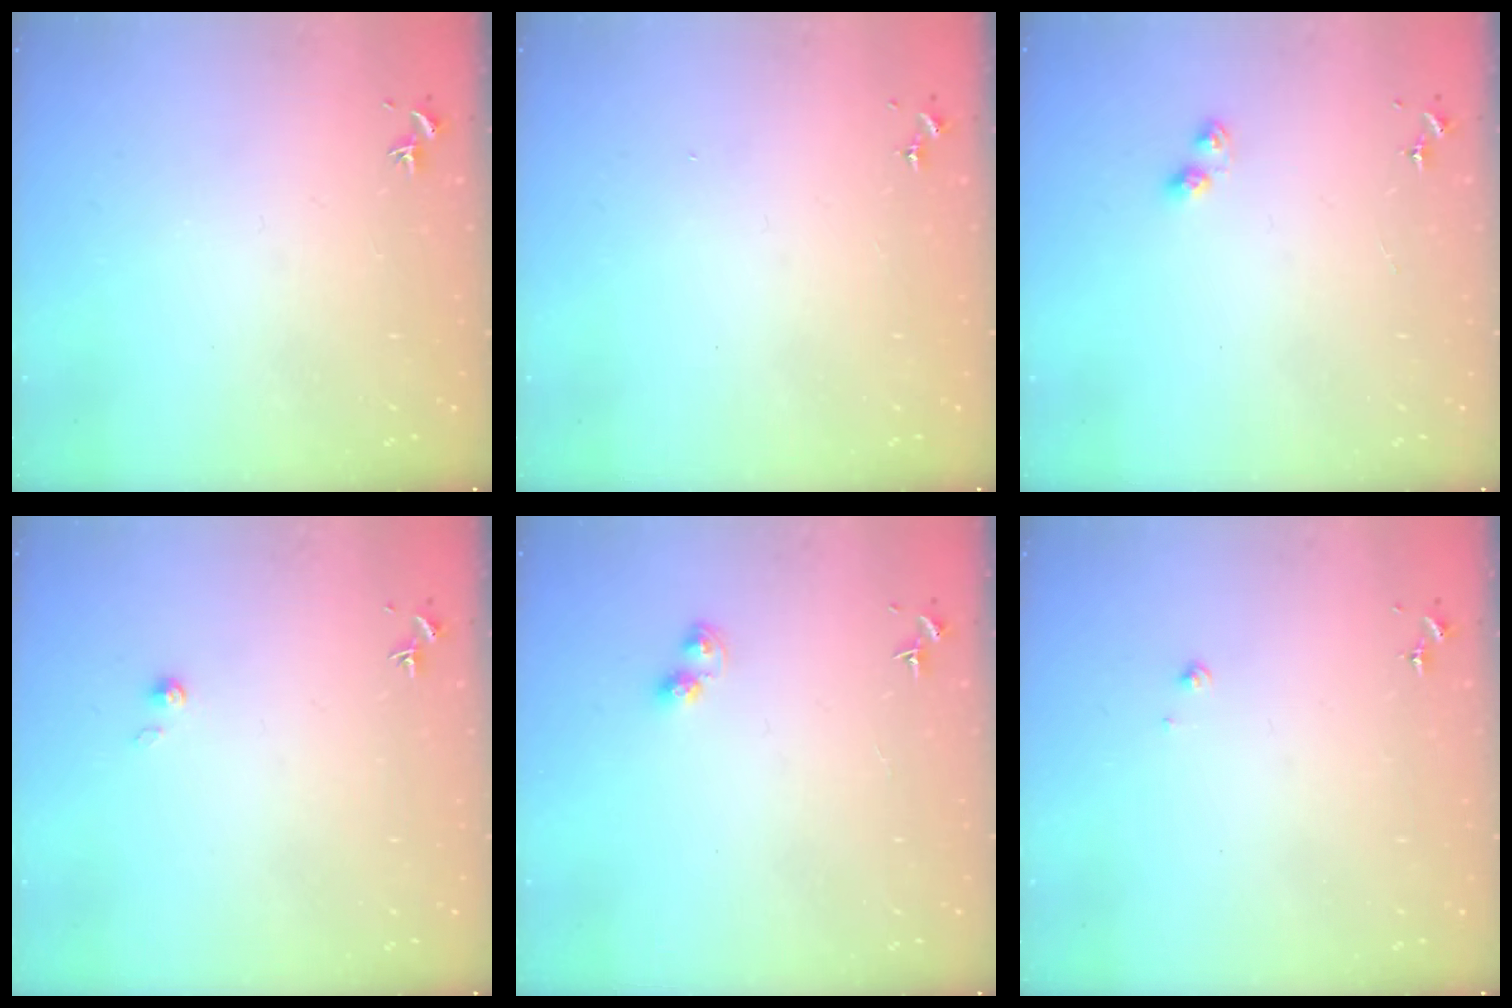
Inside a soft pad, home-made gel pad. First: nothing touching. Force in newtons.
{"total": 0.0}
{"total": 2.8, "press": 2.7, "slide": 0.4}
{"total": 2.2, "press": 2.2, "slide": 0.2}
{"total": 4.0, "press": 4.0, "slide": 0.5}
{"total": 2.1, "press": 2.1, "slide": 0.2}